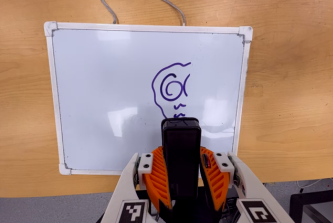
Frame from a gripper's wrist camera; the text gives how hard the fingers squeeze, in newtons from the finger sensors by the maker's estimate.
{"total": 9.0, "left": 6.9, "right": 11.1}